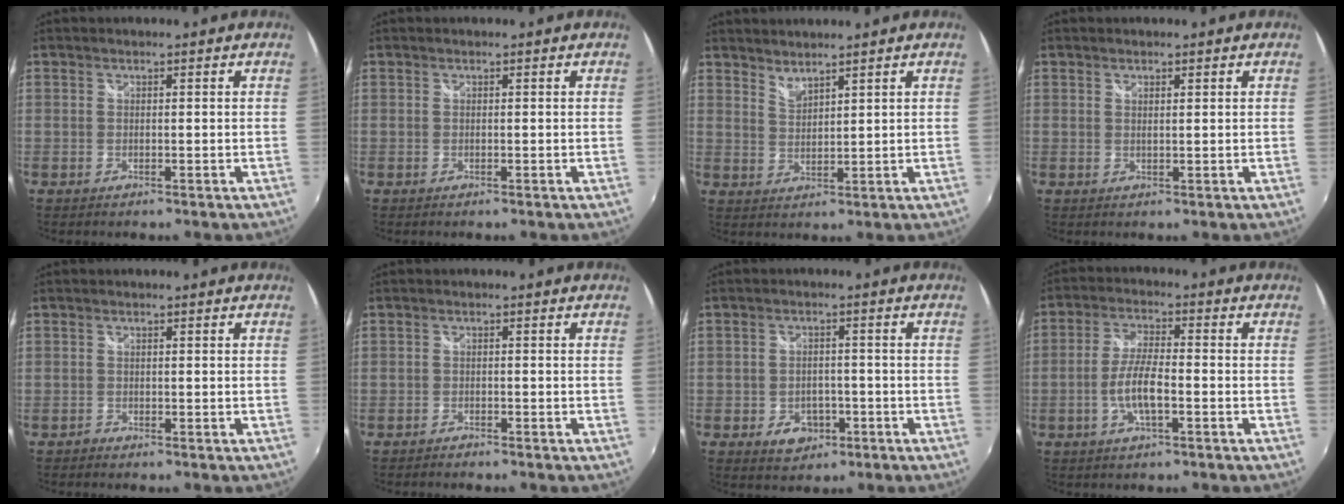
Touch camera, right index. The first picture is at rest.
{"total": 0.0}
{"total": 2.9, "force": [2.8, 0.2, 0.7], "torque": [-0.010, -0.002, 0.050]}
{"total": 0.9, "force": [0.7, 0.0, 0.5], "torque": [-0.009, 0.000, 0.011]}
{"total": 0.7, "force": [-0.5, 0.2, -0.3], "torque": [0.004, 0.000, -0.012]}
{"total": 1.5, "force": [-1.4, 0.3, 0.1], "torque": [-0.011, -0.005, -0.027]}
{"total": 5.6, "force": [-2.4, 4.4, 2.6], "torque": [-0.059, 0.003, -0.026]}
{"total": 7.0, "force": [-2.3, 1.8, 6.4], "torque": [-0.130, 0.001, -0.044]}